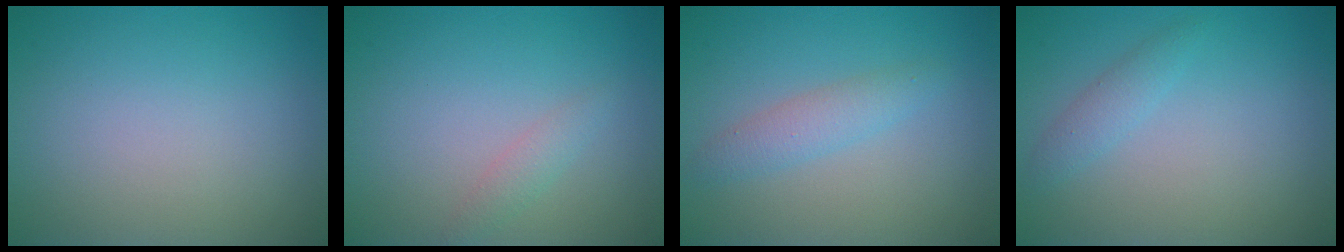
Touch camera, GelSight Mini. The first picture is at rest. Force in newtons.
{"total": 1.2, "press": 1.2, "slide": 0.1}
{"total": 2.1, "press": 2.1, "slide": 0.0}
{"total": 1.5, "press": 1.4, "slide": 0.1}